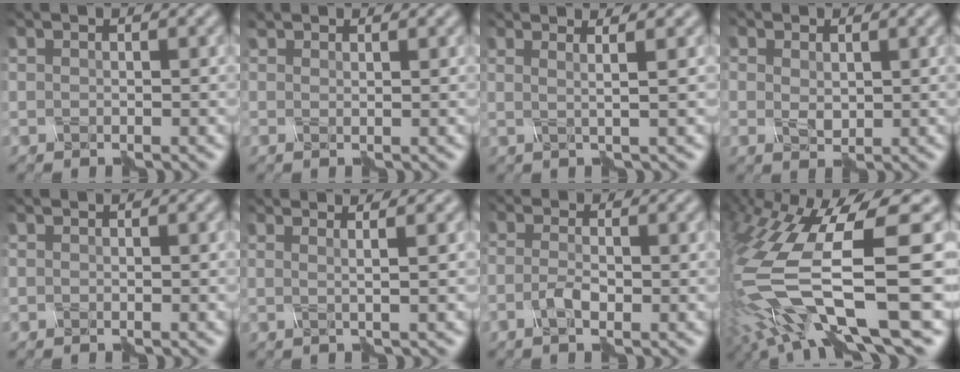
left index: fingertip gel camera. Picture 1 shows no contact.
{"total": 1.1, "force": [1.1, 0.1, 0.0], "torque": [0.001, 0.005, 0.018]}
{"total": 2.3, "force": [1.0, 0.8, 1.9], "torque": [-0.017, 0.014, -0.017]}
{"total": 1.2, "force": [0.0, 1.1, 0.3], "torque": [-0.015, -0.002, 0.007]}
{"total": 0.0}
{"total": 2.5, "force": [1.2, 1.1, 1.8], "torque": [-0.008, 0.022, -0.019]}
{"total": 1.9, "force": [-1.5, 0.6, 1.0], "torque": [-0.028, 0.000, -0.028]}
{"total": 13.1, "force": [-2.9, 3.5, 12.3], "torque": [-0.268, -0.007, -0.032]}